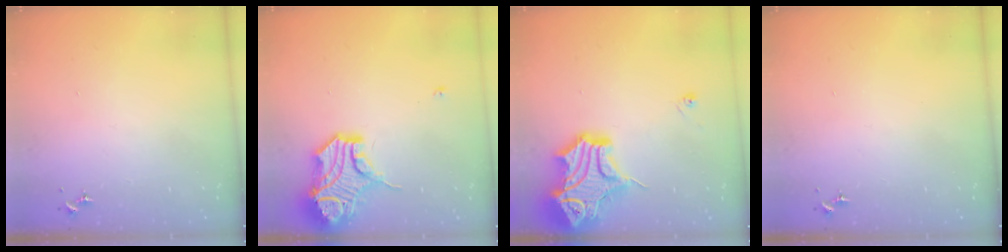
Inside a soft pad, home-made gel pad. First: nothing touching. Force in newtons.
{"total": 16.3, "press": 16.2, "slide": 2.1}
{"total": 20.1, "press": 20.0, "slide": 2.2}
{"total": 0.0}